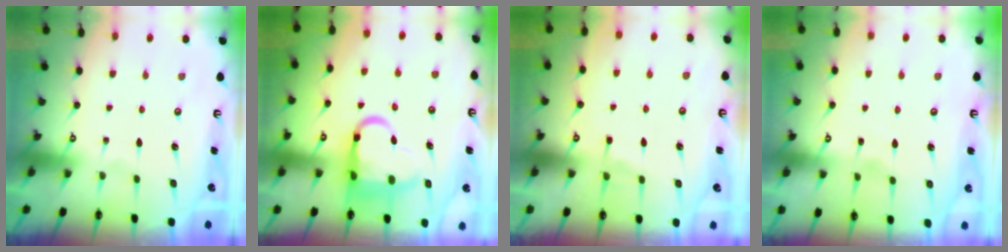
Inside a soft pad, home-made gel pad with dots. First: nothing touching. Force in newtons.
{"total": 12.2, "press": 12.1, "slide": 1.9}
{"total": 3.3, "press": 3.3, "slide": 0.3}
{"total": 2.1, "press": 2.1, "slide": 0.2}